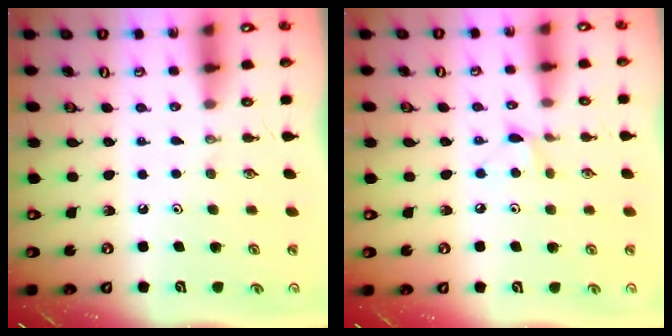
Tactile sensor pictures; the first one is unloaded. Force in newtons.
{"total": 5.2, "press": 5.1, "slide": 0.6}